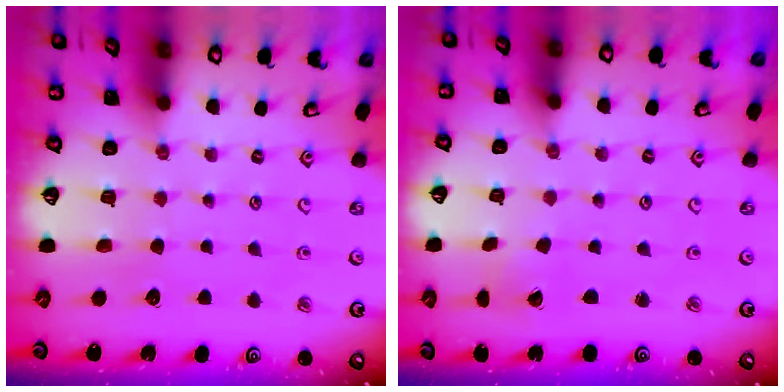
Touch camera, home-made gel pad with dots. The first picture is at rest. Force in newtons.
{"total": 0.7, "press": 0.7, "slide": 0.1}